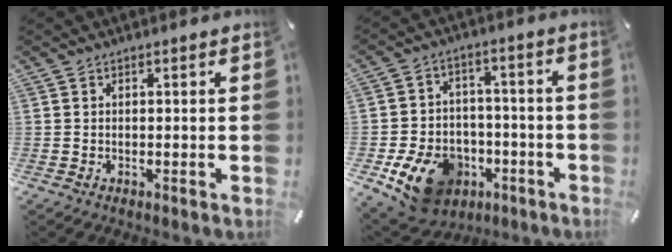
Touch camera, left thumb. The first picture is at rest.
{"total": 13.9, "force": [-6.3, 10.4, 6.7], "torque": [-0.102, 0.040, -0.100]}